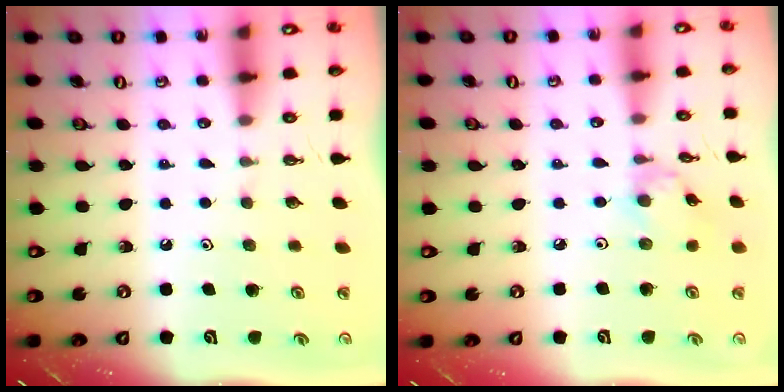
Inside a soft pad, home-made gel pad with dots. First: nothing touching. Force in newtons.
{"total": 2.1, "press": 2.1, "slide": 0.2}